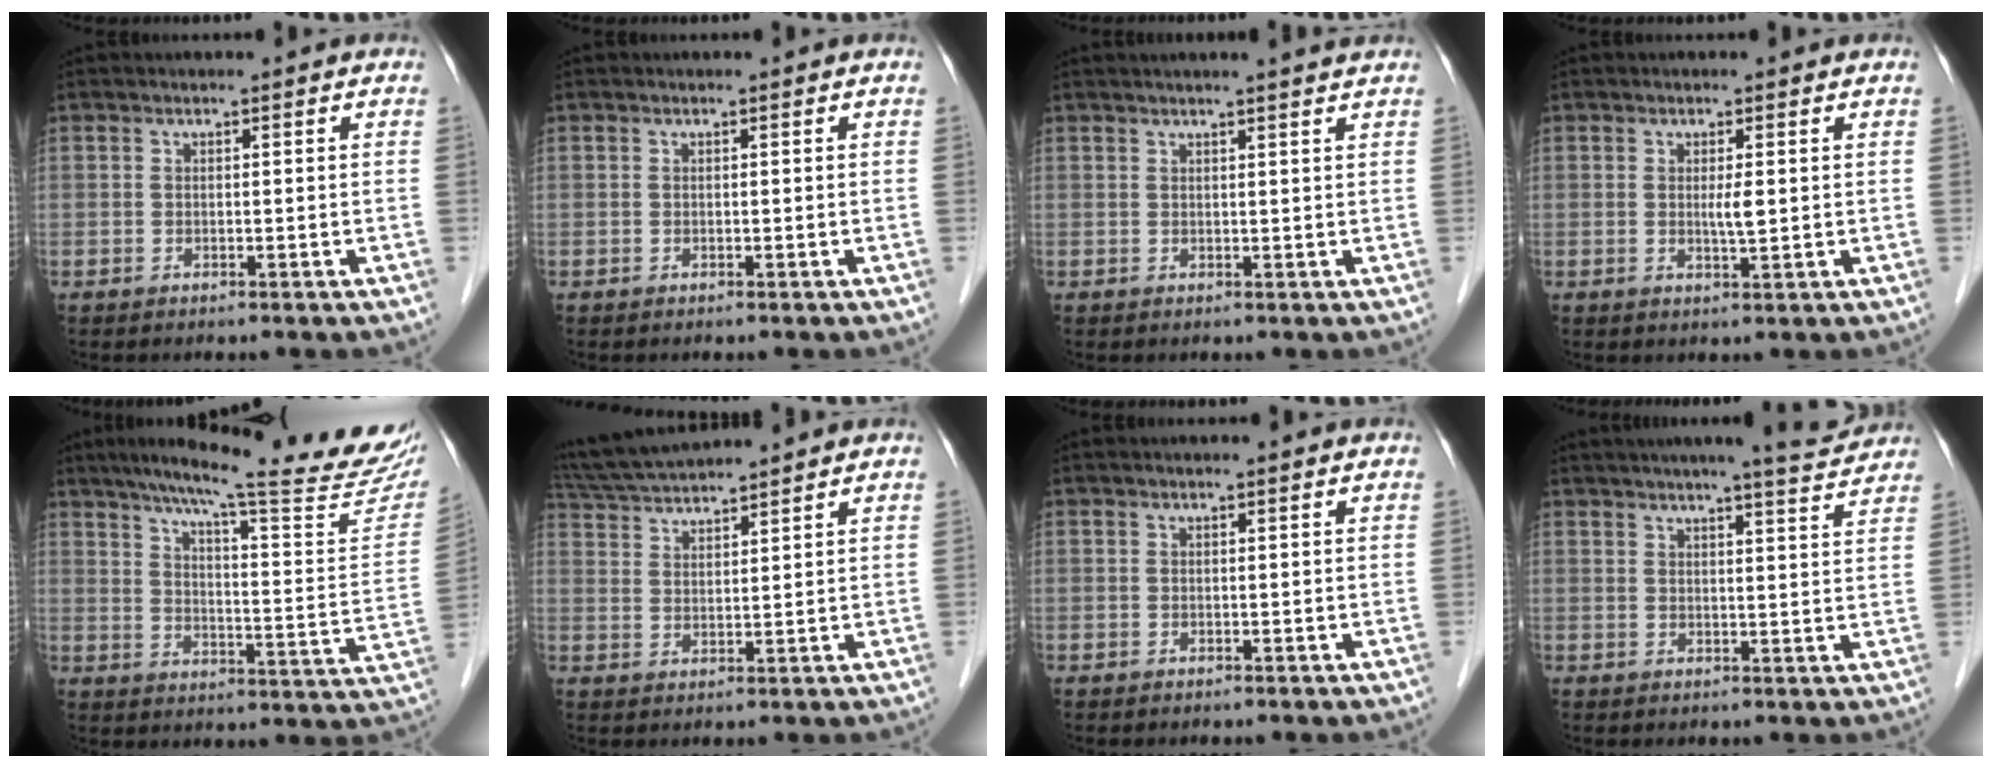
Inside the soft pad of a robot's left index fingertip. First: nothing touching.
{"total": 0.0}
{"total": 5.2, "force": [4.5, -0.6, 2.4], "torque": [-0.032, 0.016, 0.051]}
{"total": 2.1, "force": [0.3, 0.2, 2.0], "torque": [-0.039, -0.003, 0.005]}
{"total": 26.6, "force": [23.1, 1.0, 13.3], "torque": [-0.197, -0.059, 0.292]}
{"total": 9.6, "force": [9.0, -0.2, 3.2], "torque": [-0.070, 0.030, 0.164]}
{"total": 0.9, "force": [0.8, -0.1, 0.5], "torque": [-0.011, 0.011, 0.016]}
{"total": 9.3, "force": [8.4, -0.1, 3.9], "torque": [-0.058, 0.004, 0.098]}